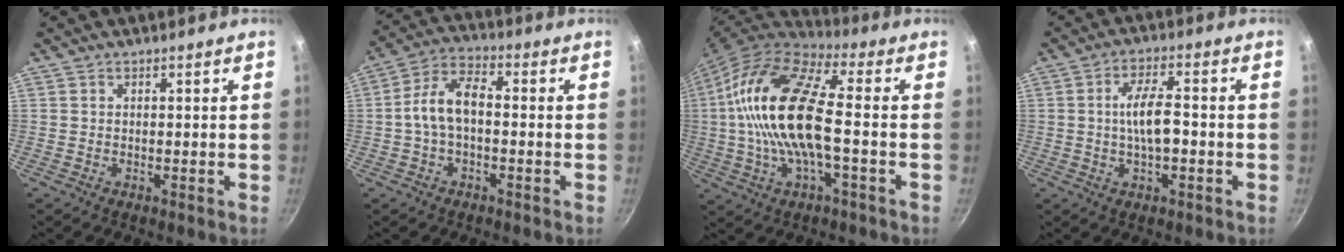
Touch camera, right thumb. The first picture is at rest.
{"total": 8.6, "force": [-0.8, 4.7, 7.1], "torque": [-0.130, 0.040, -0.024]}
{"total": 20.3, "force": [-0.7, 8.1, 18.6], "torque": [-0.359, 0.031, -0.028]}
{"total": 7.5, "force": [-0.7, 2.9, 6.9], "torque": [-0.110, 0.019, -0.016]}